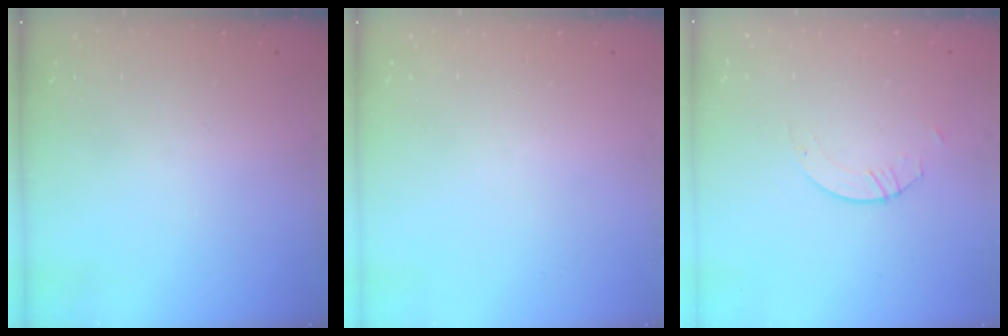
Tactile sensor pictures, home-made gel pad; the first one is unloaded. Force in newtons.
{"total": 0.0}
{"total": 2.6, "press": 2.6, "slide": 0.2}